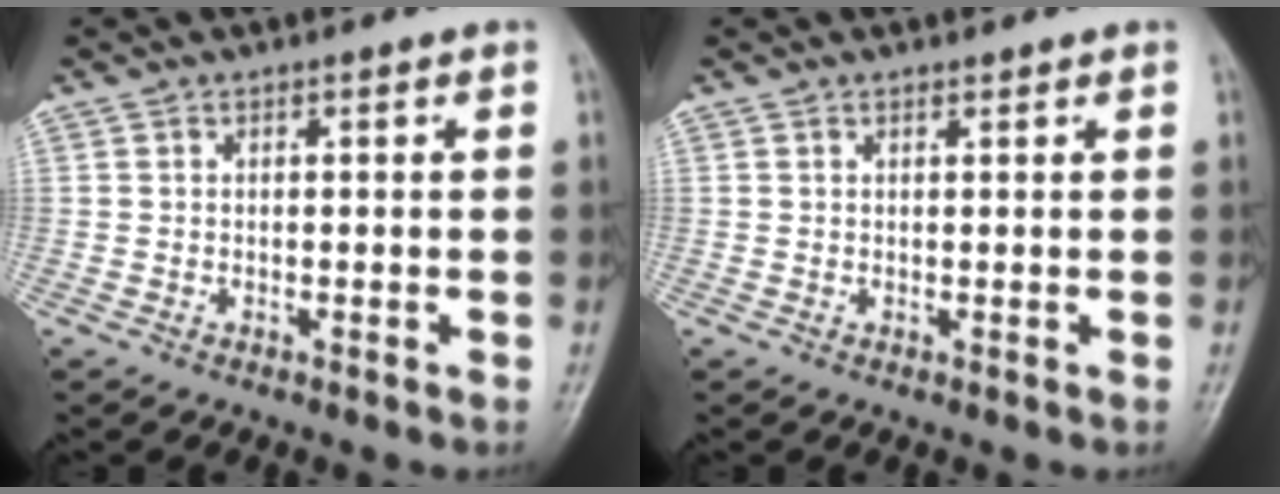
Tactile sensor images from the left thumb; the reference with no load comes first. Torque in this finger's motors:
{"motor_torque": [-0.01, 0.23, -0.15, -0.09, -0.02]}